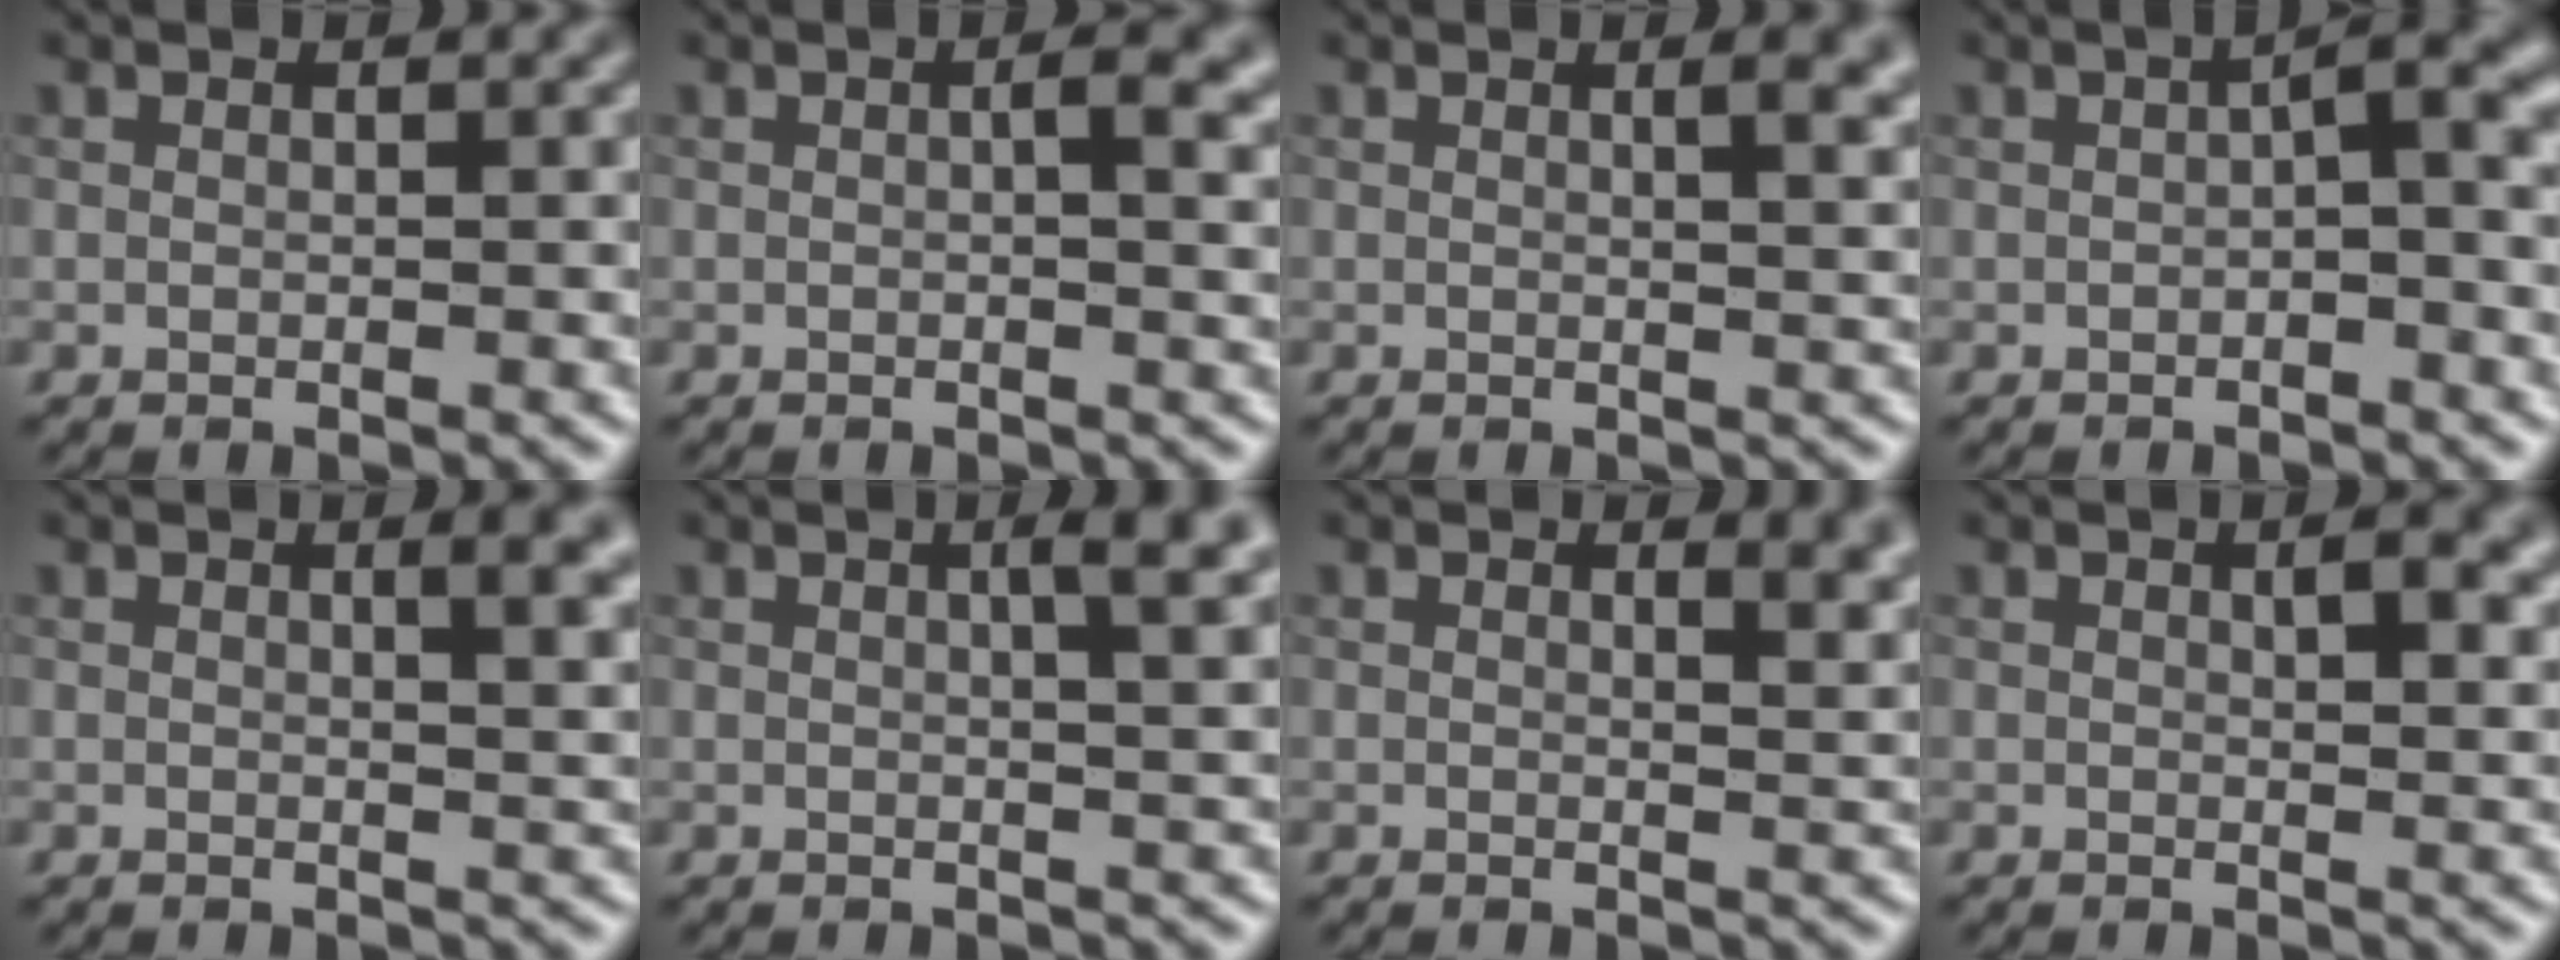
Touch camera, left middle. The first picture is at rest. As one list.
[{"total": 2.5, "force": [0.5, 0.7, 2.4], "torque": [-0.034, 0.000, 0.006]}, {"total": 2.9, "force": [1.2, 1.1, 2.4], "torque": [-0.018, 0.003, 0.016]}, {"total": 2.5, "force": [-0.2, 0.4, 2.4], "torque": [-0.038, 0.011, -0.006]}, {"total": 4.5, "force": [1.7, 1.8, 3.7], "torque": [-0.023, 0.010, 0.017]}, {"total": 4.8, "force": [1.8, 1.6, 4.1], "torque": [-0.031, 0.019, 0.005]}, {"total": 3.7, "force": [2.2, 1.6, 2.5], "torque": [-0.013, 0.004, 0.027]}, {"total": 3.1, "force": [1.4, 1.1, 2.6], "torque": [-0.033, -0.001, 0.023]}]